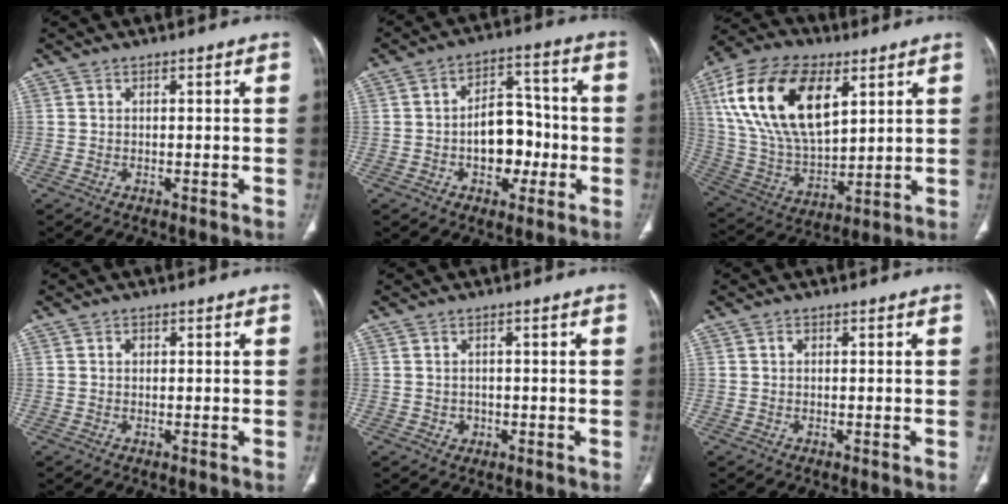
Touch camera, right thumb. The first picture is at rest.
{"total": 11.0, "force": [-2.4, 7.4, 7.8], "torque": [-0.072, 0.039, -0.038]}
{"total": 23.6, "force": [8.6, 12.7, 17.9], "torque": [-0.325, -0.021, 0.160]}
{"total": 0.9, "force": [0.2, 0.7, 0.4], "torque": [-0.004, 0.002, 0.002]}
{"total": 1.5, "force": [-0.4, 1.4, 0.3], "torque": [0.003, 0.005, -0.003]}
{"total": 0.6, "force": [0.1, 0.5, 0.4], "torque": [-0.006, 0.002, 0.001]}